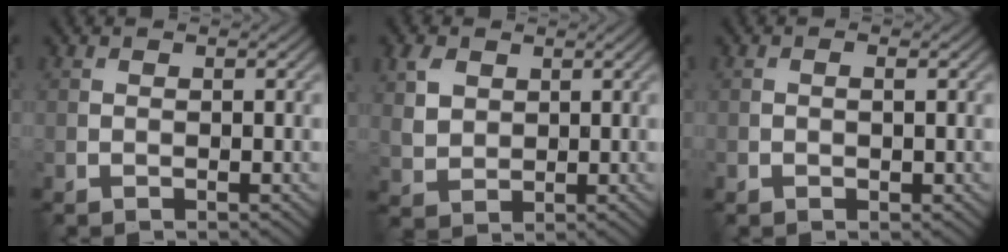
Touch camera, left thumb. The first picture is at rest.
{"total": 4.4, "force": [1.9, 3.1, 2.4], "torque": [-0.065, 0.002, 0.041]}
{"total": 1.0, "force": [-0.1, 0.5, 0.9], "torque": [-0.013, 0.000, -0.001]}